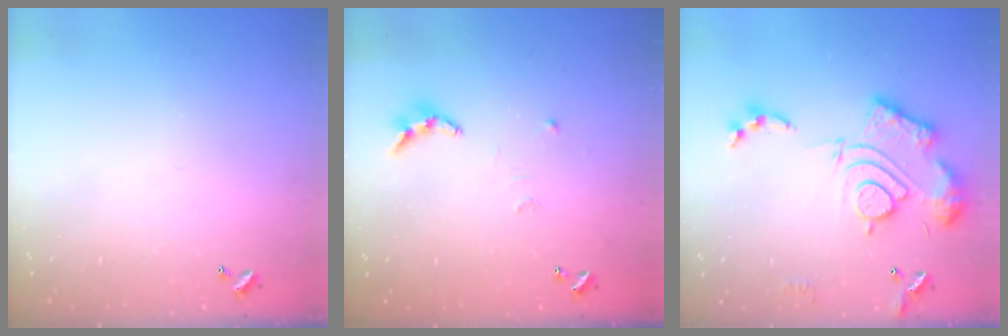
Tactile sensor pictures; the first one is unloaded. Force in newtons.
{"total": 7.9, "press": 7.9, "slide": 0.2}
{"total": 19.2, "press": 19.1, "slide": 1.8}